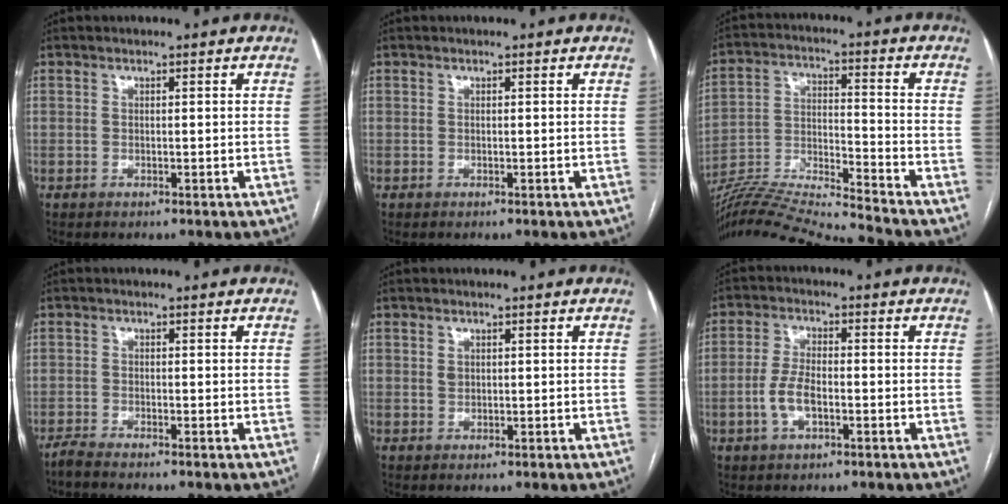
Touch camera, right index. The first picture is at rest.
{"total": 0.0}
{"total": 17.8, "force": [-16.7, -2.7, 5.5], "torque": [-0.096, 0.002, -0.288]}
{"total": 2.2, "force": [-2.0, -0.5, 0.7], "torque": [-0.016, -0.003, -0.038]}
{"total": 1.1, "force": [0.5, 0.8, 0.5], "torque": [-0.013, 0.002, 0.011]}
{"total": 5.0, "force": [-1.3, 2.1, 4.4], "torque": [-0.099, 0.006, -0.025]}